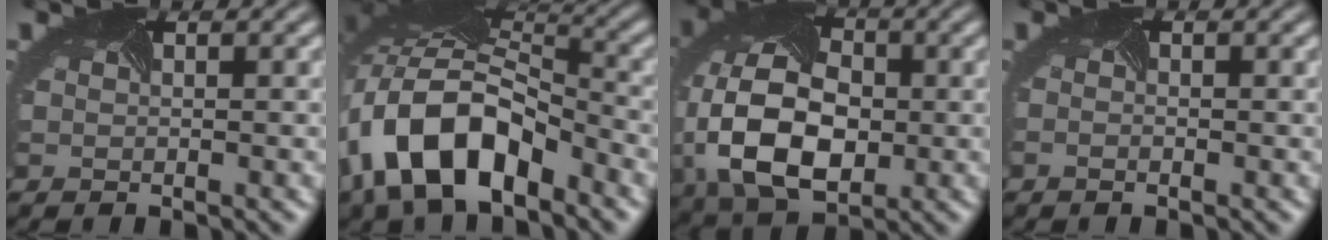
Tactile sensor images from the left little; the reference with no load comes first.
{"total": 12.2, "force": [-5.9, 6.4, 8.6], "torque": [-0.181, -0.009, -0.109]}
{"total": 11.9, "force": [-2.0, 7.9, 8.7], "torque": [-0.201, -0.024, -0.028]}
{"total": 0.7, "force": [-0.6, -0.2, 0.1], "torque": [-0.003, -0.008, -0.005]}